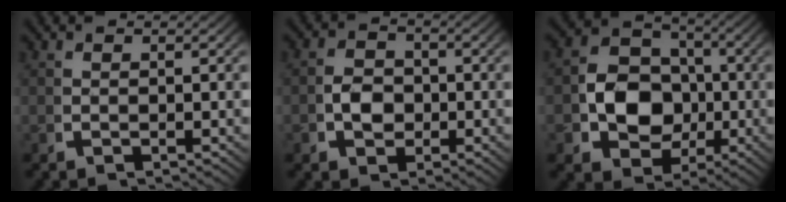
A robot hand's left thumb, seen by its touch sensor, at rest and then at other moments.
{"total": 3.2, "force": [-0.7, 2.6, 1.9], "torque": [-0.038, -0.010, -0.009]}
{"total": 9.8, "force": [-1.7, 8.0, 5.6], "torque": [-0.110, -0.034, -0.020]}